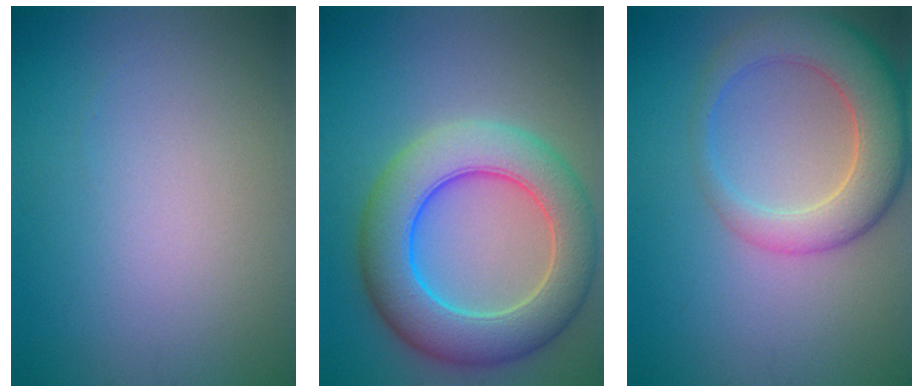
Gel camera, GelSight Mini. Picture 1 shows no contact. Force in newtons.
{"total": 9.3, "press": 9.3, "slide": 0.3}
{"total": 6.6, "press": 6.6, "slide": 0.6}